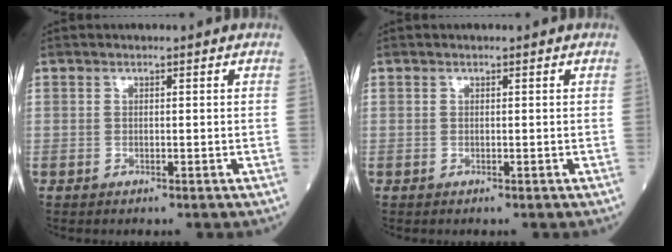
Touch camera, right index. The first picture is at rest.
{"total": 0.0}